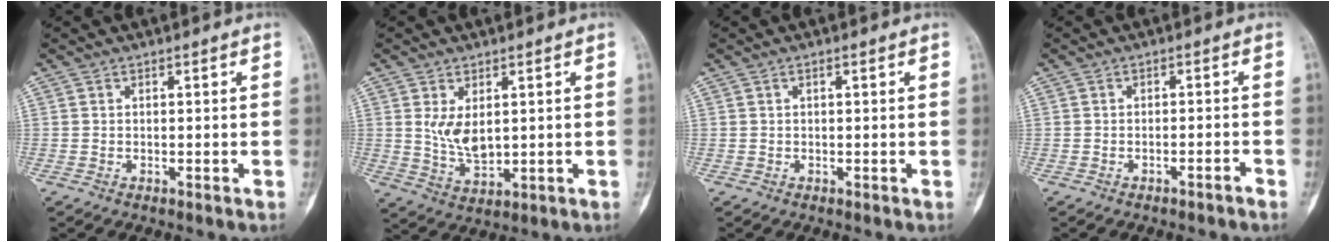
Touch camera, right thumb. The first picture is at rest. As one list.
[{"total": 6.0, "force": [1.4, 3.3, 4.9], "torque": [-0.079, -0.014, 0.038]}, {"total": 0.6, "force": [0.3, 0.2, 0.5], "torque": [-0.006, 0.005, 0.003]}, {"total": 1.6, "force": [-1.3, 0.1, 0.9], "torque": [-0.021, 0.019, -0.014]}]